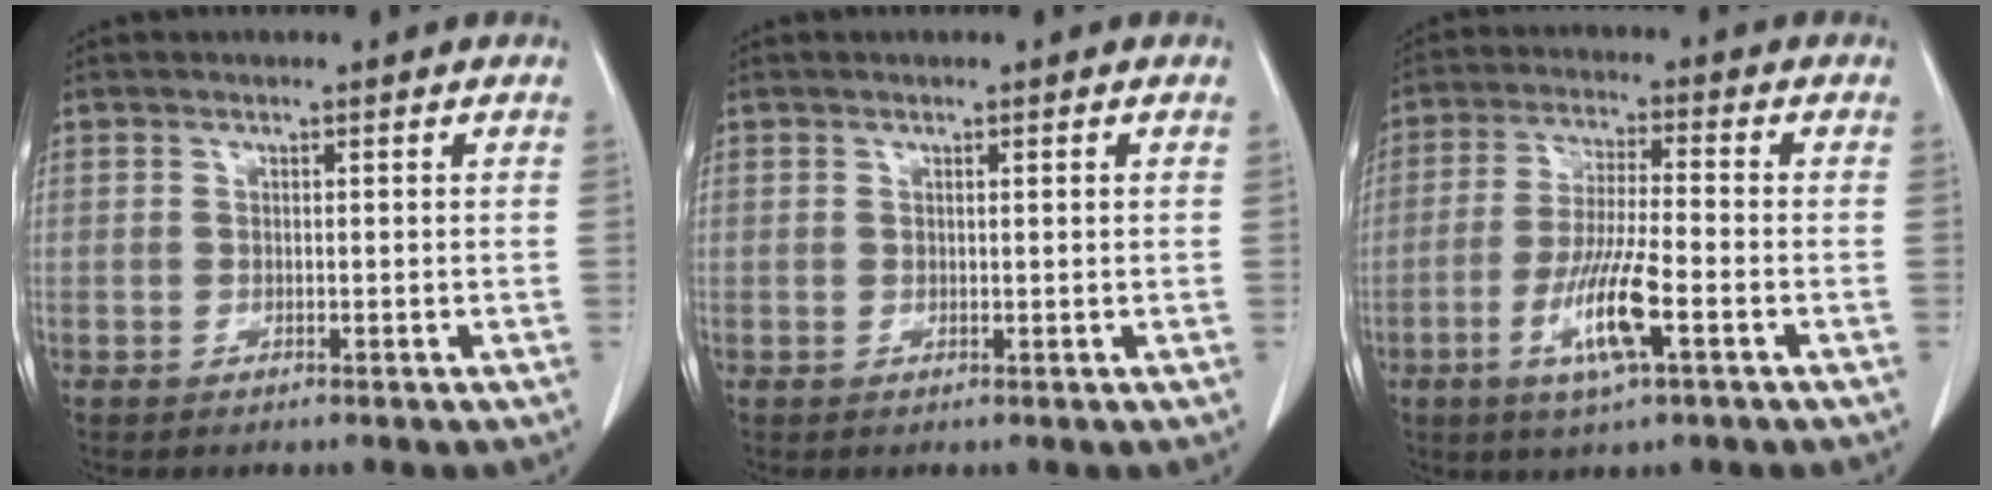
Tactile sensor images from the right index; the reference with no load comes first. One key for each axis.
{"total": 1.1, "fx": 0.3, "fy": 0.3, "fz": 1.0, "tx": -0.025, "ty": 0.005, "tz": 0.008}
{"total": 10.3, "fx": -4.1, "fy": 1.1, "fz": 9.4, "tx": -0.186, "ty": -0.013, "tz": -0.075}